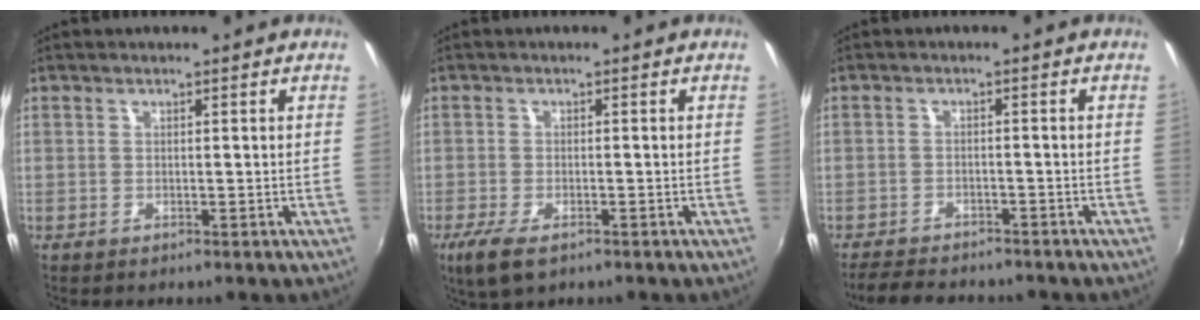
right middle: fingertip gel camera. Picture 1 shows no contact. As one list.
[{"total": 5.6, "force": [-3.4, 2.0, 4.0], "torque": [-0.095, -0.020, -0.060]}, {"total": 8.1, "force": [-7.2, 2.3, 2.9], "torque": [-0.077, -0.013, -0.112]}]